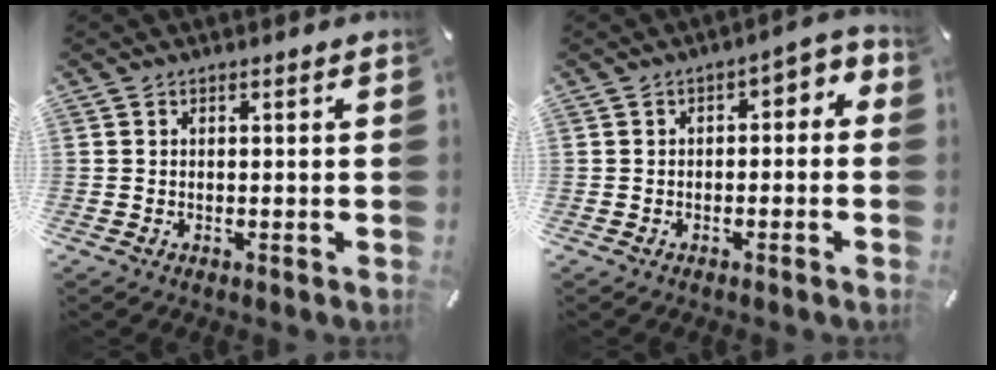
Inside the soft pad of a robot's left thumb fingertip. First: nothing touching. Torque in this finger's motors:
{"motor_torque": [-0.10, -0.17, 0.13, 0.15, 0.04]}